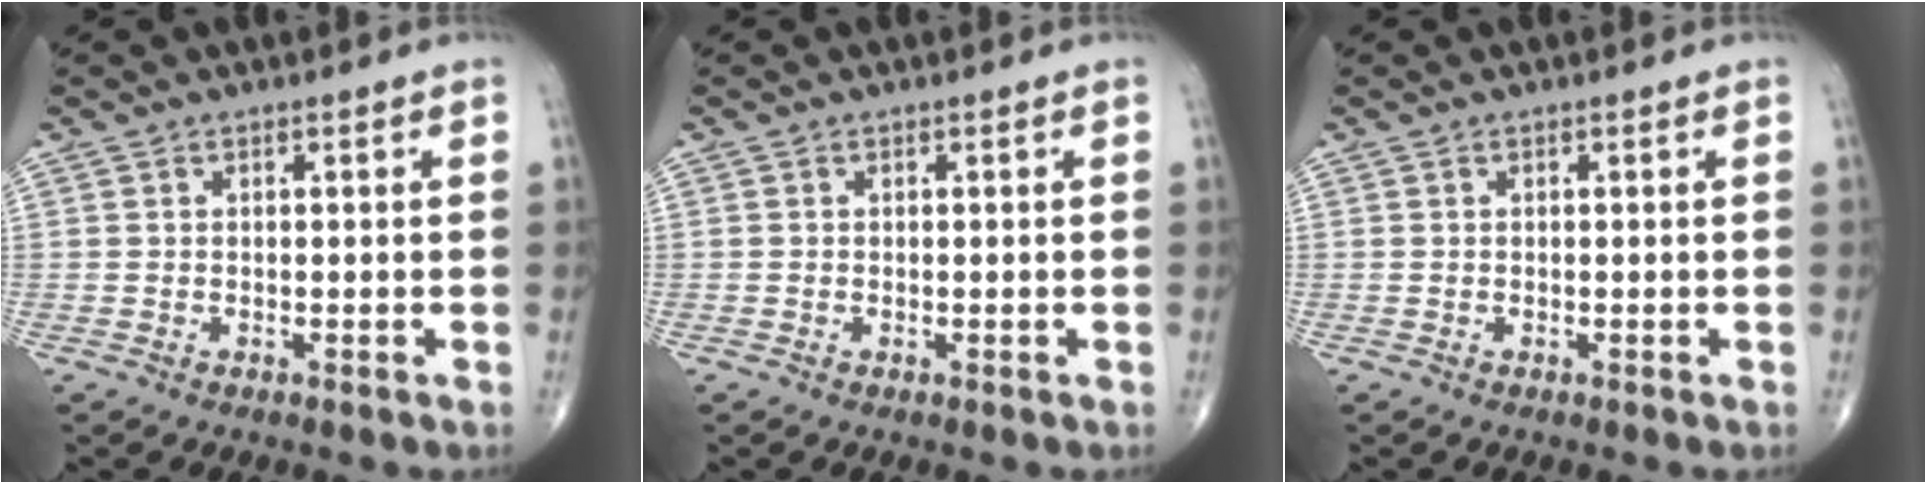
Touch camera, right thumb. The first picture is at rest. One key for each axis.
{"total": 0.0}
{"total": 0.0}